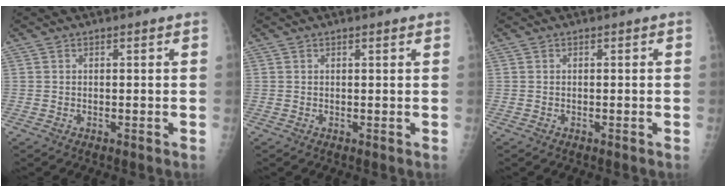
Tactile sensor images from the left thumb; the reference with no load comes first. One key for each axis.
{"total": 1.1, "fx": 0.9, "fy": 0.1, "fz": 0.7, "tx": -0.007, "ty": 0.000, "tz": 0.012}
{"total": 0.0}